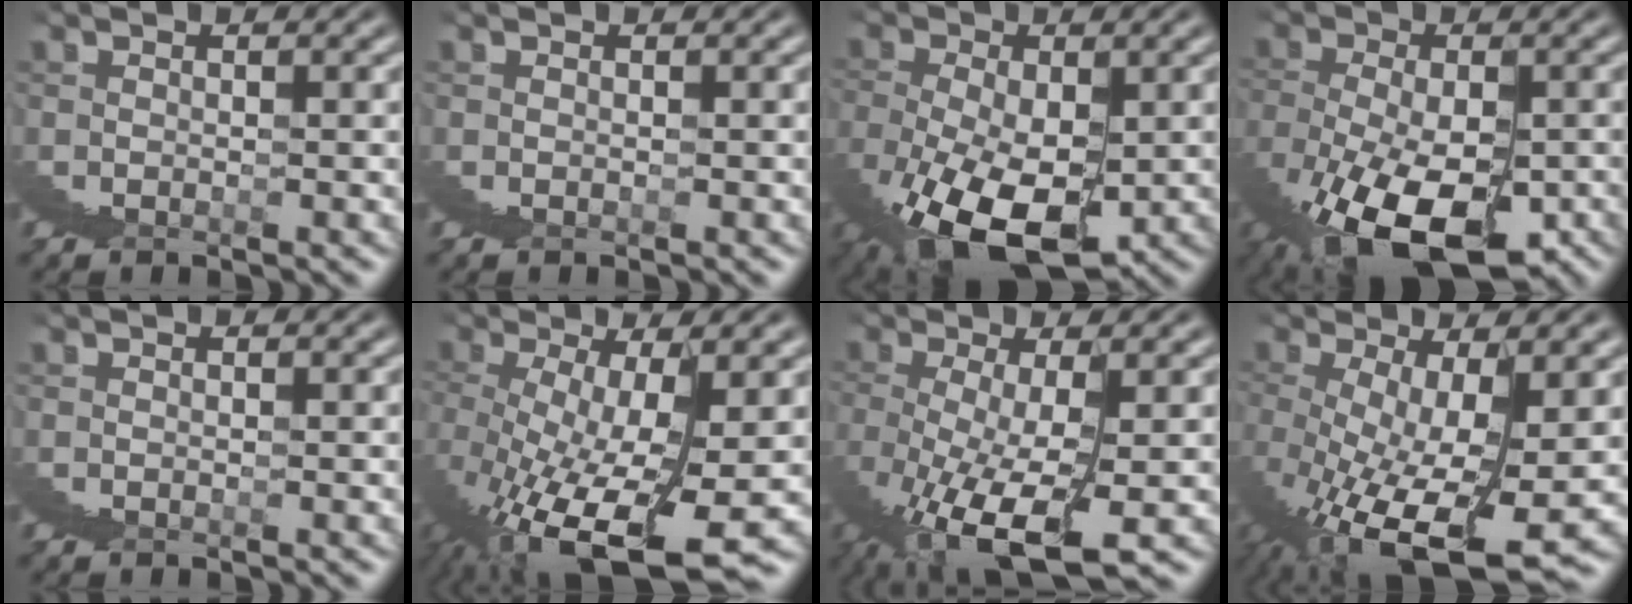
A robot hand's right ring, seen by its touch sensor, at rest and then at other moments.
{"total": 0.0}
{"total": 8.4, "force": [-2.7, 4.3, 6.7], "torque": [-0.120, -0.032, -0.024]}
{"total": 8.8, "force": [-2.9, 3.8, 7.3], "torque": [-0.130, -0.022, -0.031]}
{"total": 0.0}
{"total": 7.0, "force": [-1.0, 1.2, 6.8], "torque": [-0.122, -0.015, 0.003]}
{"total": 5.5, "force": [-0.6, 0.7, 5.4], "torque": [-0.090, -0.001, 0.001]}
{"total": 6.3, "force": [-0.5, 0.9, 6.2], "torque": [-0.108, -0.011, 0.007]}